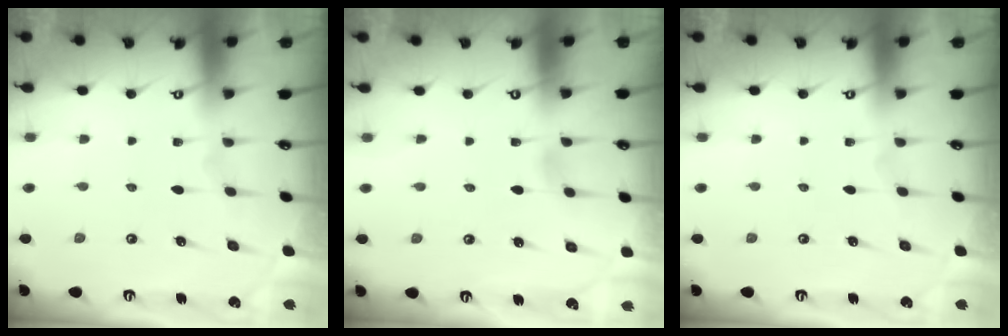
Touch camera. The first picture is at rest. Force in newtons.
{"total": 2.0, "press": 2.0, "slide": 0.3}
{"total": 0.0}